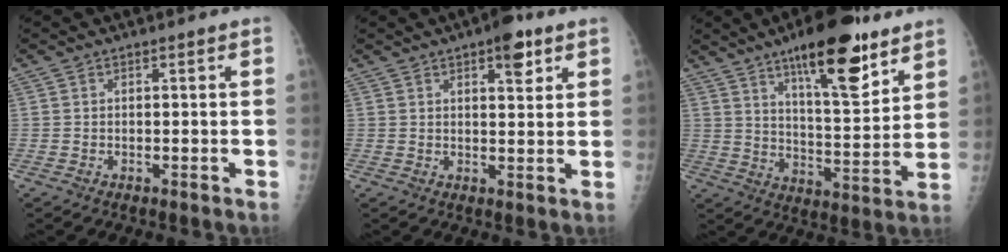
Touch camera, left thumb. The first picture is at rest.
{"total": 3.5, "force": [2.0, 1.5, 2.5], "torque": [-0.021, -0.006, 0.024]}
{"total": 17.6, "force": [11.0, 5.3, 12.7], "torque": [-0.160, -0.066, 0.174]}